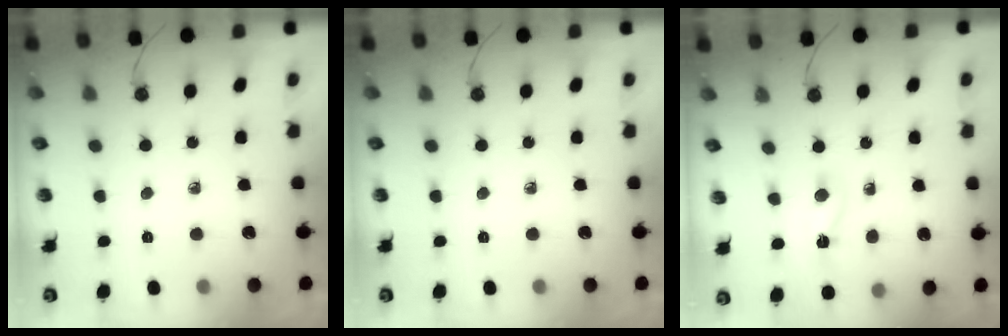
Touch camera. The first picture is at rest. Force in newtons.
{"total": 0.0}
{"total": 2.3, "press": 2.3, "slide": 0.4}